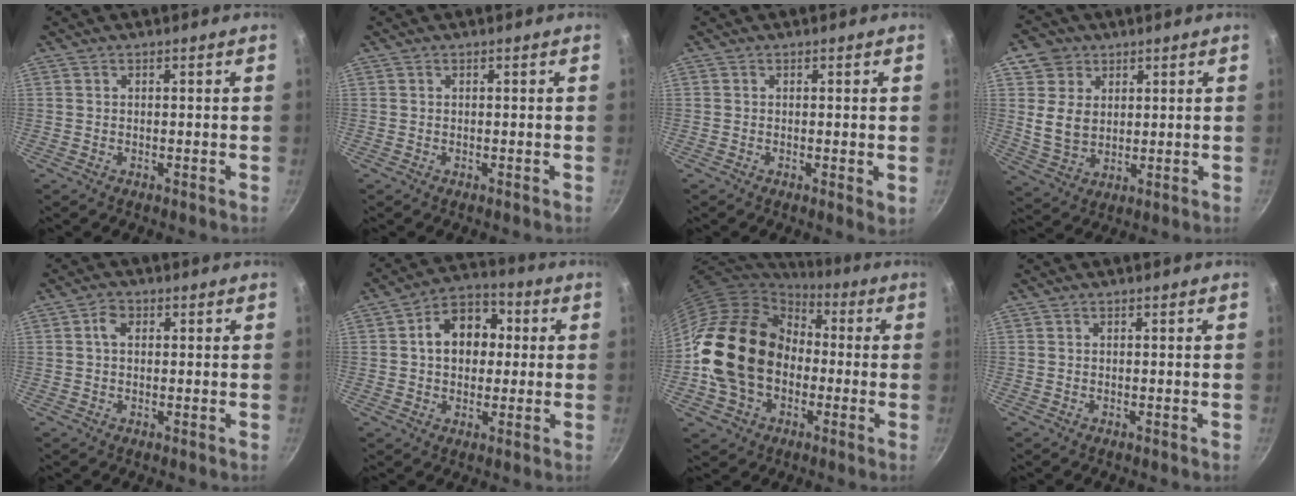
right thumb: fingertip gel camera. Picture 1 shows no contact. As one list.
[{"total": 0.0}, {"total": 1.8, "force": [0.0, 0.4, 1.7], "torque": [-0.025, -0.008, -0.002]}, {"total": 8.7, "force": [2.9, 7.3, 3.8], "torque": [-0.037, -0.015, 0.058]}, {"total": 2.6, "force": [0.5, 1.8, 1.7], "torque": [-0.027, 0.004, 0.004]}, {"total": 11.6, "force": [1.6, 8.6, 7.6], "torque": [-0.072, 0.022, 0.009]}, {"total": 22.3, "force": [-2.1, 17.2, 14.0], "torque": [-0.246, 0.052, -0.036]}, {"total": 0.0}]